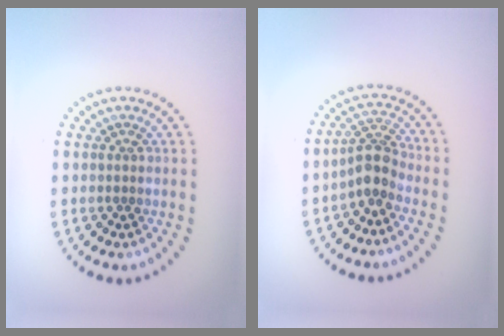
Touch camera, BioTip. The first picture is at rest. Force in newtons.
{"total": 2.8, "press": 2.2, "slide": 1.8}